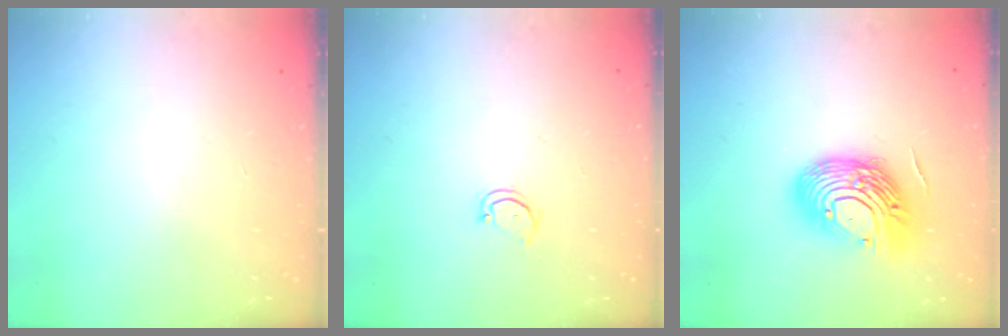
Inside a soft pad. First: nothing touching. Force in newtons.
{"total": 2.7, "press": 2.7, "slide": 0.3}
{"total": 16.3, "press": 16.2, "slide": 2.1}